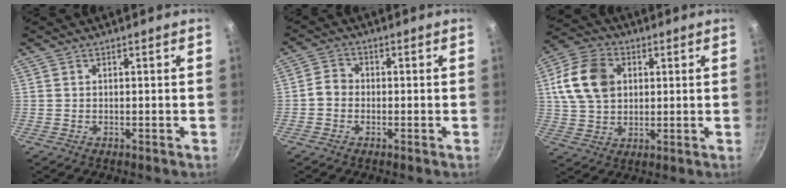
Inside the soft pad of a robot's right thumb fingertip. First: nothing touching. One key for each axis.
{"total": 3.0, "fx": -0.9, "fy": 2.5, "fz": 1.4, "tx": -0.020, "ty": 0.016, "tz": -0.028}
{"total": 13.4, "fx": 3.0, "fy": 9.8, "fz": 8.5, "tx": -0.145, "ty": 0.006, "tz": 0.050}